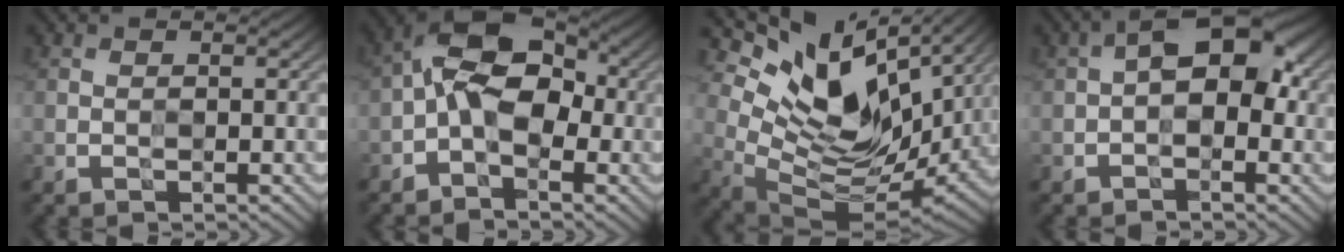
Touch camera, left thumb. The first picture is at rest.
{"total": 8.4, "force": [-1.1, 5.0, 6.7], "torque": [-0.122, 0.020, -0.038]}
{"total": 14.4, "force": [7.2, 7.1, 10.2], "torque": [-0.196, 0.000, 0.138]}
{"total": 6.8, "force": [0.5, 3.7, 5.7], "torque": [-0.086, 0.020, -0.005]}